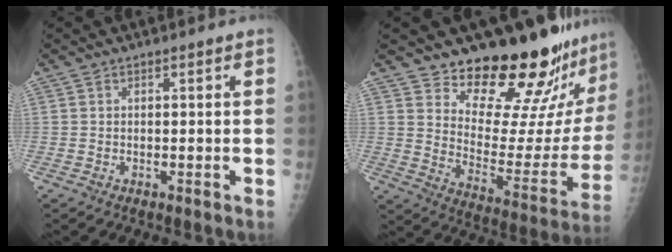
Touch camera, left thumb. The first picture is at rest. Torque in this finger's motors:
{"motor_torque": [0.77, 0.70, 0.19, -0.61, 0.04]}